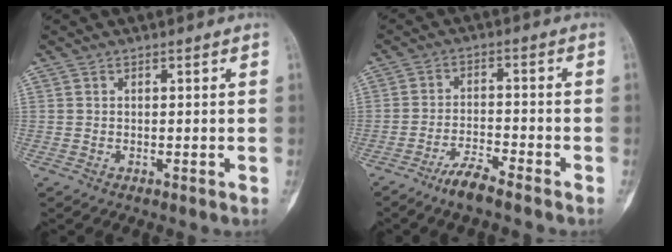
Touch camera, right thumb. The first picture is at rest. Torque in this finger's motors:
{"motor_torque": [0.81, -0.42, 0.63, -0.23, 0.22]}